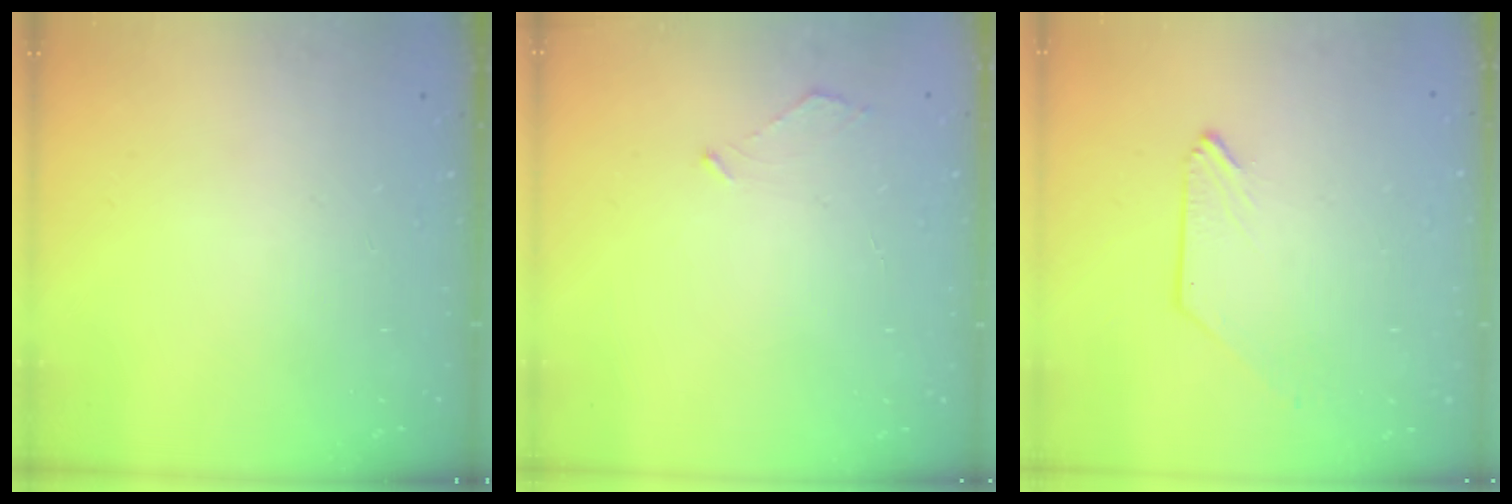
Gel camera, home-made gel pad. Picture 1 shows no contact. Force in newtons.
{"total": 2.6, "press": 2.6, "slide": 0.3}
{"total": 0.0}